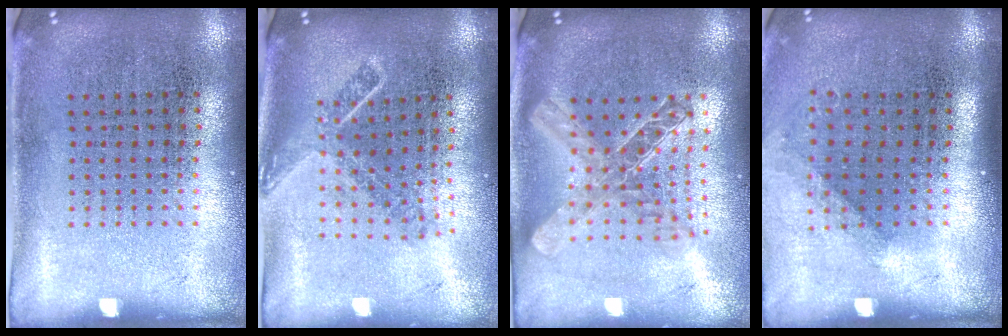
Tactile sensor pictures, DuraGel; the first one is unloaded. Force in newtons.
{"total": 1.8, "press": 1.3, "slide": 1.2}
{"total": 2.0, "press": 1.7, "slide": 1.1}
{"total": 1.2, "press": 0.9, "slide": 0.7}